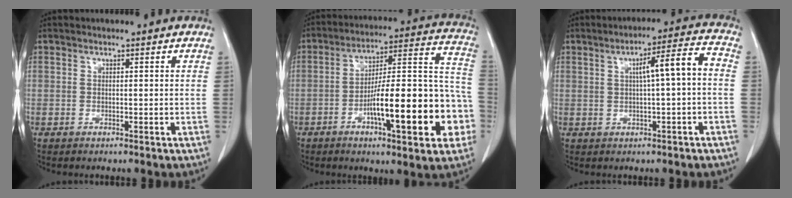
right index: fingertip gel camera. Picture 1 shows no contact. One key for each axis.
{"total": 22.1, "fx": -7.0, "fy": 4.5, "fz": 20.4, "tx": -0.245, "ty": 0.030, "tz": -0.095}
{"total": 8.1, "fx": 0.5, "fy": 1.2, "fz": 8.0, "tx": -0.123, "ty": 0.028, "tz": 0.010}